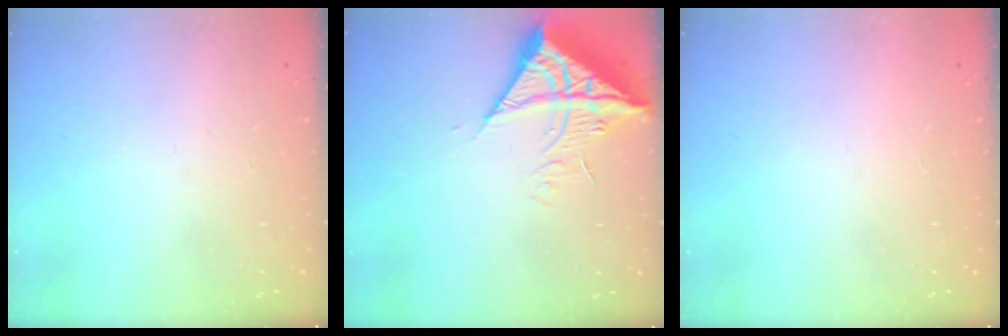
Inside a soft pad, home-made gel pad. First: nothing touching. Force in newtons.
{"total": 11.9, "press": 11.8, "slide": 1.4}
{"total": 1.5, "press": 1.5, "slide": 0.1}